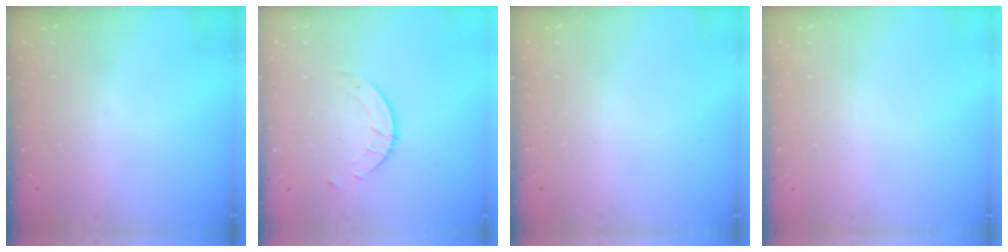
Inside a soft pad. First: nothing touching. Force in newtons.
{"total": 2.5, "press": 2.5, "slide": 0.2}
{"total": 0.0}
{"total": 0.0}